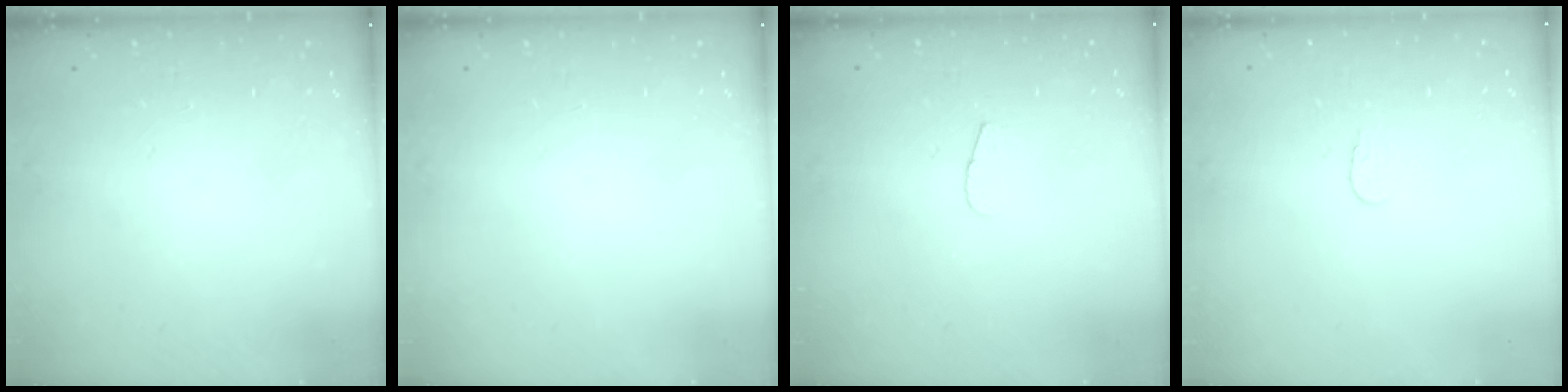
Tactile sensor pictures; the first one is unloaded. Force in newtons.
{"total": 0.0}
{"total": 3.7, "press": 3.7, "slide": 0.4}
{"total": 3.7, "press": 3.7, "slide": 0.3}